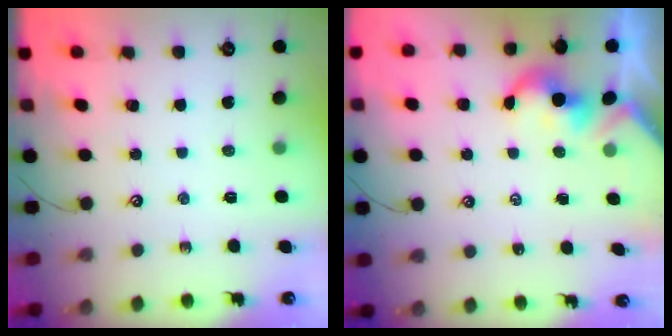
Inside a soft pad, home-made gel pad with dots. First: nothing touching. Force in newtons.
{"total": 2.1, "press": 2.1, "slide": 0.3}